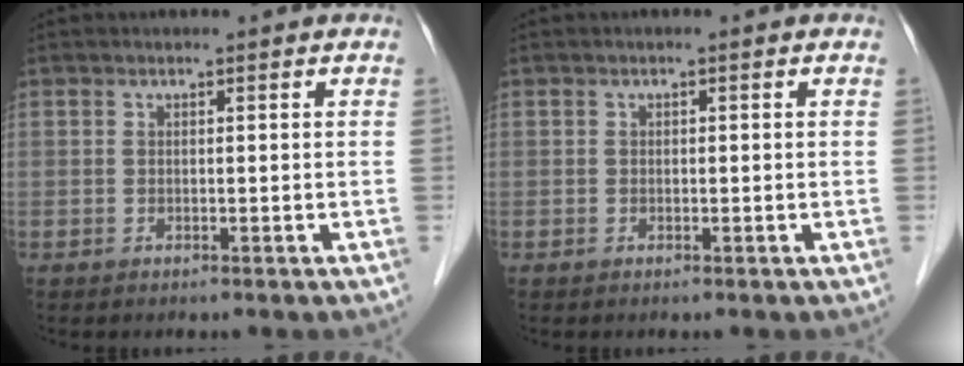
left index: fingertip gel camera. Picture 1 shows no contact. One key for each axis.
{"total": 0.0}